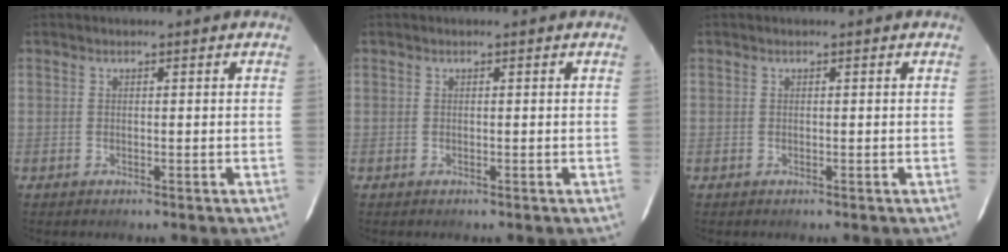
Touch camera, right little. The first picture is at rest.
{"total": 0.0}
{"total": 0.0}